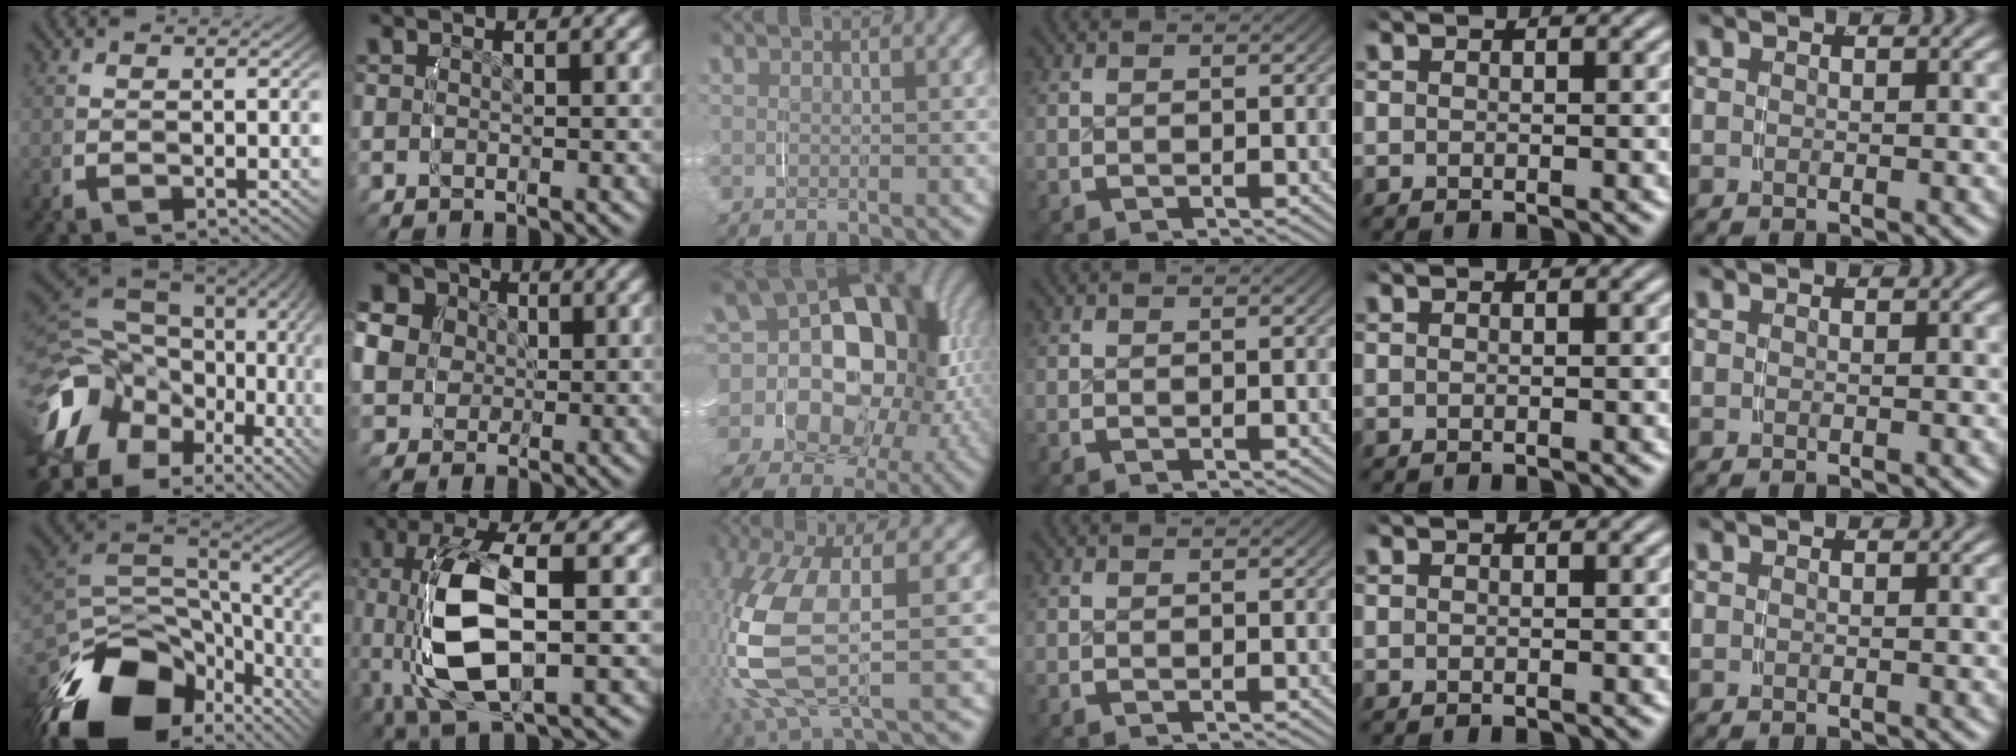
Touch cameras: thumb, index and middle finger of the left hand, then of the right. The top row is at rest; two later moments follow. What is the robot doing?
{"motion": "grasp_and_lifting", "object": "knife"}